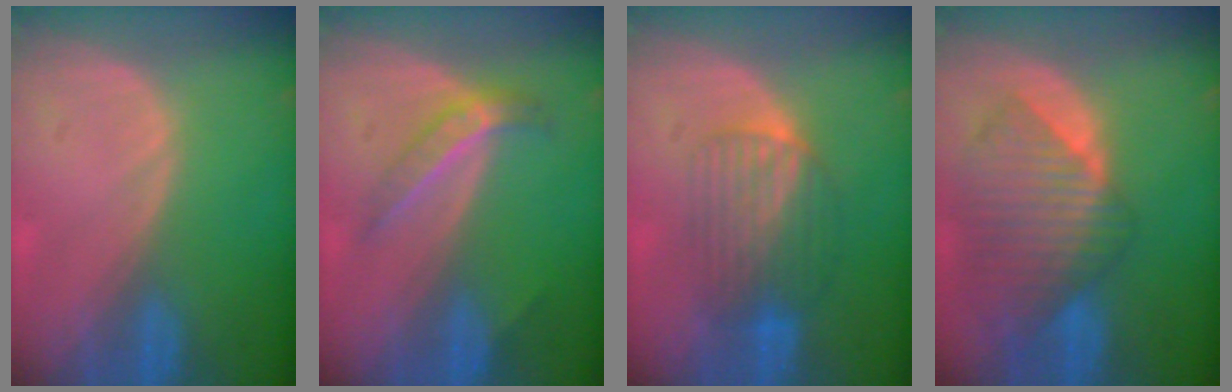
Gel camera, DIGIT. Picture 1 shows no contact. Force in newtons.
{"total": 4.2, "press": 4.0, "slide": 1.1}
{"total": 6.3, "press": 6.2, "slide": 1.1}
{"total": 10.0, "press": 8.7, "slide": 5.1}